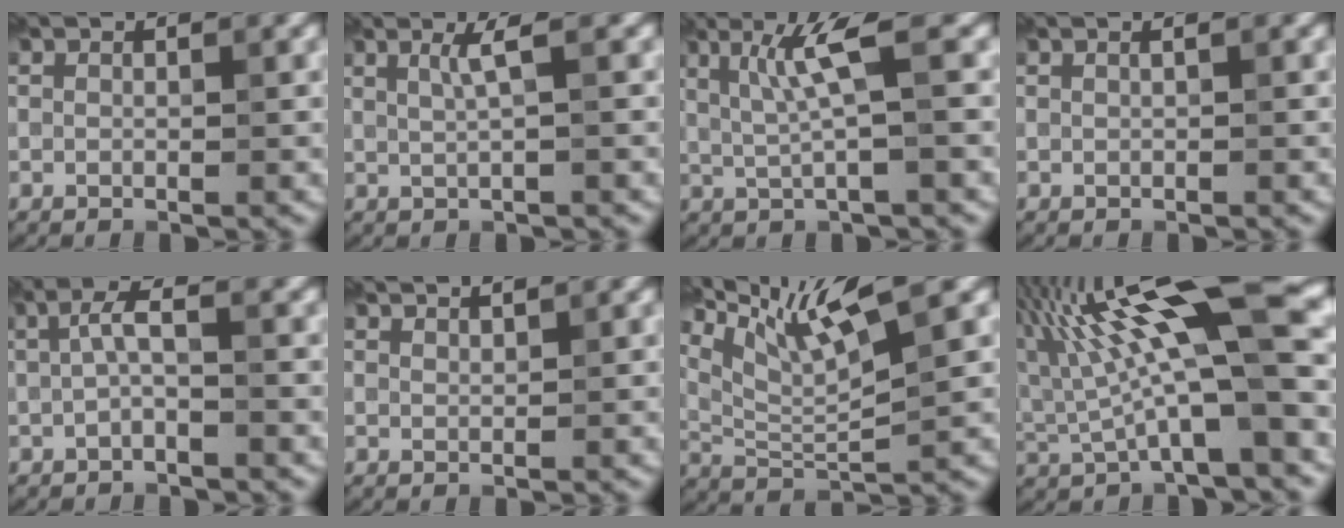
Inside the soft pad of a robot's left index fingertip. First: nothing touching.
{"total": 1.0, "force": [-0.2, -0.8, 0.5], "torque": [-0.032, -0.005, 0.028]}
{"total": 2.7, "force": [0.0, -0.9, 2.5], "torque": [-0.085, -0.005, 0.036]}
{"total": 1.0, "force": [0.6, 0.6, 0.6], "torque": [-0.002, 0.016, 0.003]}
{"total": 1.2, "force": [-0.7, -0.7, 0.5], "torque": [-0.045, -0.002, 0.014]}
{"total": 1.7, "force": [1.6, -0.4, -0.3], "torque": [0.009, 0.013, 0.026]}
{"total": 6.6, "force": [4.3, 0.3, 5.0], "torque": [-0.121, 0.003, 0.113]}
{"total": 11.0, "force": [1.4, 2.3, 10.7], "torque": [-0.202, 0.018, 0.049]}